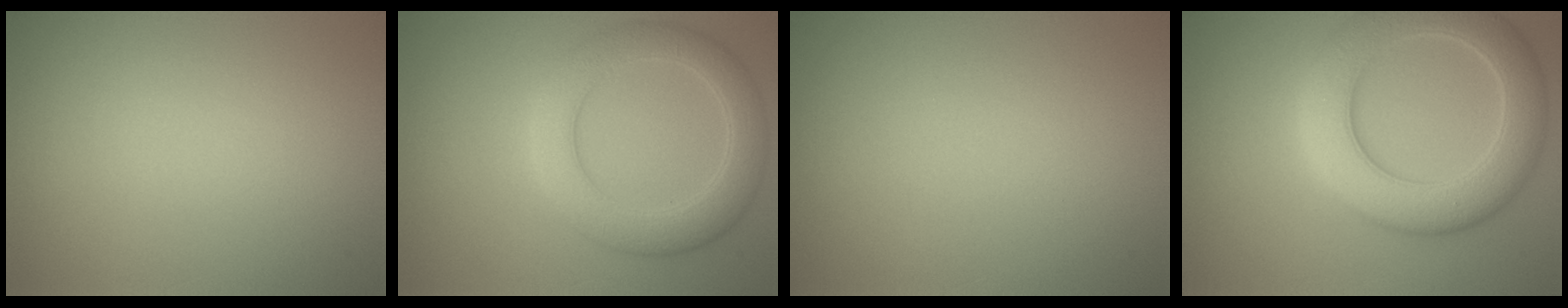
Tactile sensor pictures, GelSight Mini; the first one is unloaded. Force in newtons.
{"total": 4.8, "press": 4.8, "slide": 0.4}
{"total": 0.0}
{"total": 7.1, "press": 7.1, "slide": 0.5}